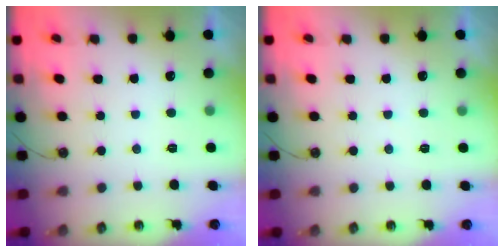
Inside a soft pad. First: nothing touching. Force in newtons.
{"total": 3.4, "press": 3.4, "slide": 0.4}